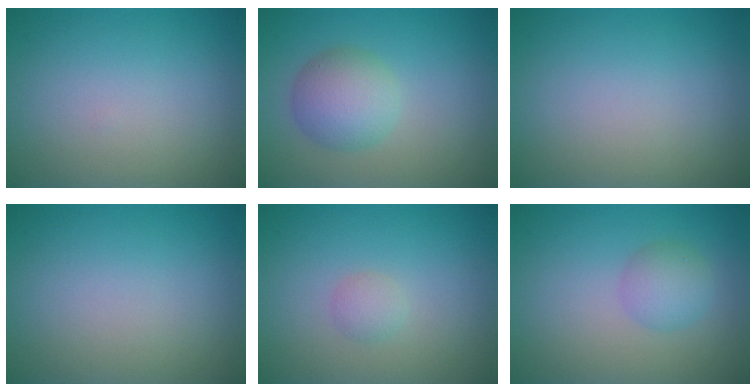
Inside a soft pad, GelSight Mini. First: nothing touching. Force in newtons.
{"total": 4.0, "press": 4.0, "slide": 0.1}
{"total": 0.0}
{"total": 0.0}
{"total": 1.1, "press": 1.1, "slide": 0.1}
{"total": 2.4, "press": 2.4, "slide": 0.1}